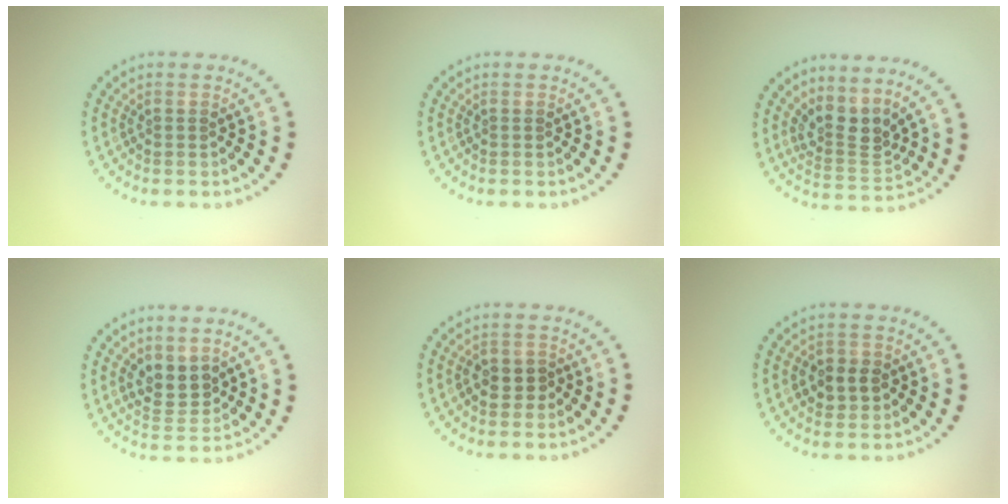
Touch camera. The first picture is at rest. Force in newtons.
{"total": 0.0}
{"total": 3.1, "press": 2.3, "slide": 2.1}
{"total": 2.7, "press": 2.5, "slide": 1.0}
{"total": 1.6, "press": 1.4, "slide": 0.8}
{"total": 2.4, "press": 2.3, "slide": 0.7}